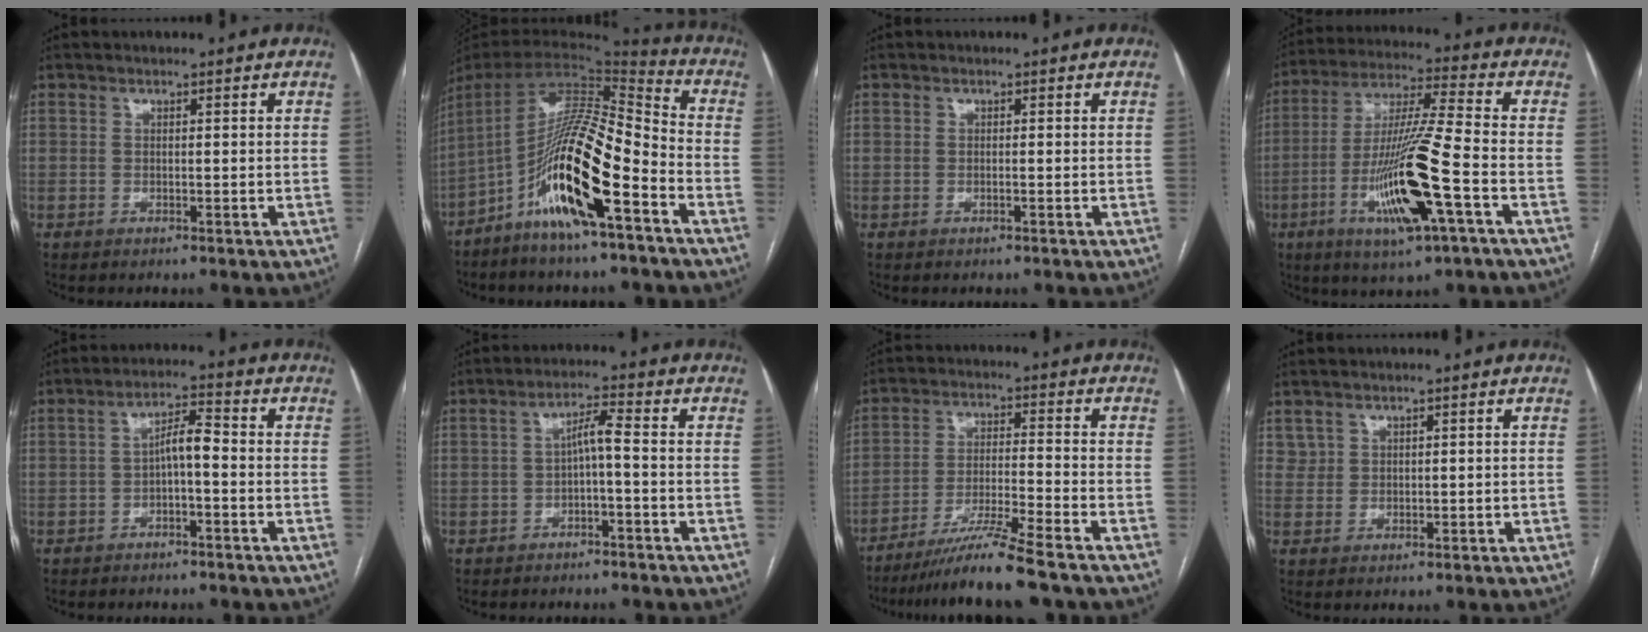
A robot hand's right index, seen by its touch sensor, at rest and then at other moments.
{"total": 17.4, "force": [-7.7, 1.7, 15.5], "torque": [-0.300, -0.001, -0.139]}
{"total": 0.0}
{"total": 16.3, "force": [-5.5, 0.5, 15.3], "torque": [-0.303, -0.016, -0.099]}
{"total": 4.2, "force": [-0.8, 1.0, 4.0], "torque": [-0.069, 0.018, -0.012]}
{"total": 3.5, "force": [-0.8, 0.2, 3.4], "torque": [-0.060, 0.017, -0.010]}
{"total": 9.5, "force": [-7.8, -1.8, 5.2], "torque": [-0.087, -0.026, -0.137]}
{"total": 2.0, "force": [1.3, 1.4, 0.0], "torque": [0.008, 0.003, 0.025]}